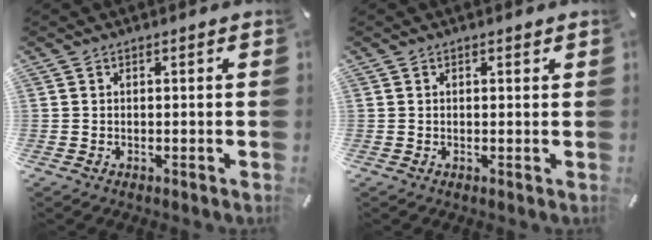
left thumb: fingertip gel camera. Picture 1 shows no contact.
{"total": 0.5, "force": [0.2, 0.4, 0.3], "torque": [0.002, 0.000, 0.001]}